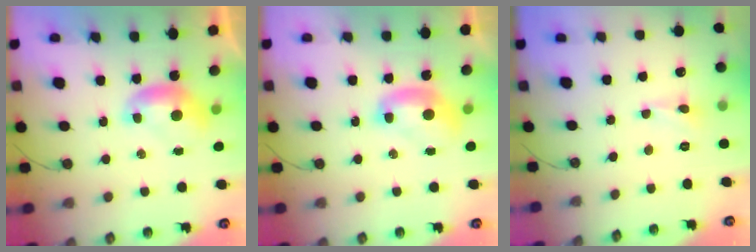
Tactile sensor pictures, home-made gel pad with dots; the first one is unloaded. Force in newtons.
{"total": 2.0, "press": 2.0, "slide": 0.2}
{"total": 0.5, "press": 0.5, "slide": 0.1}